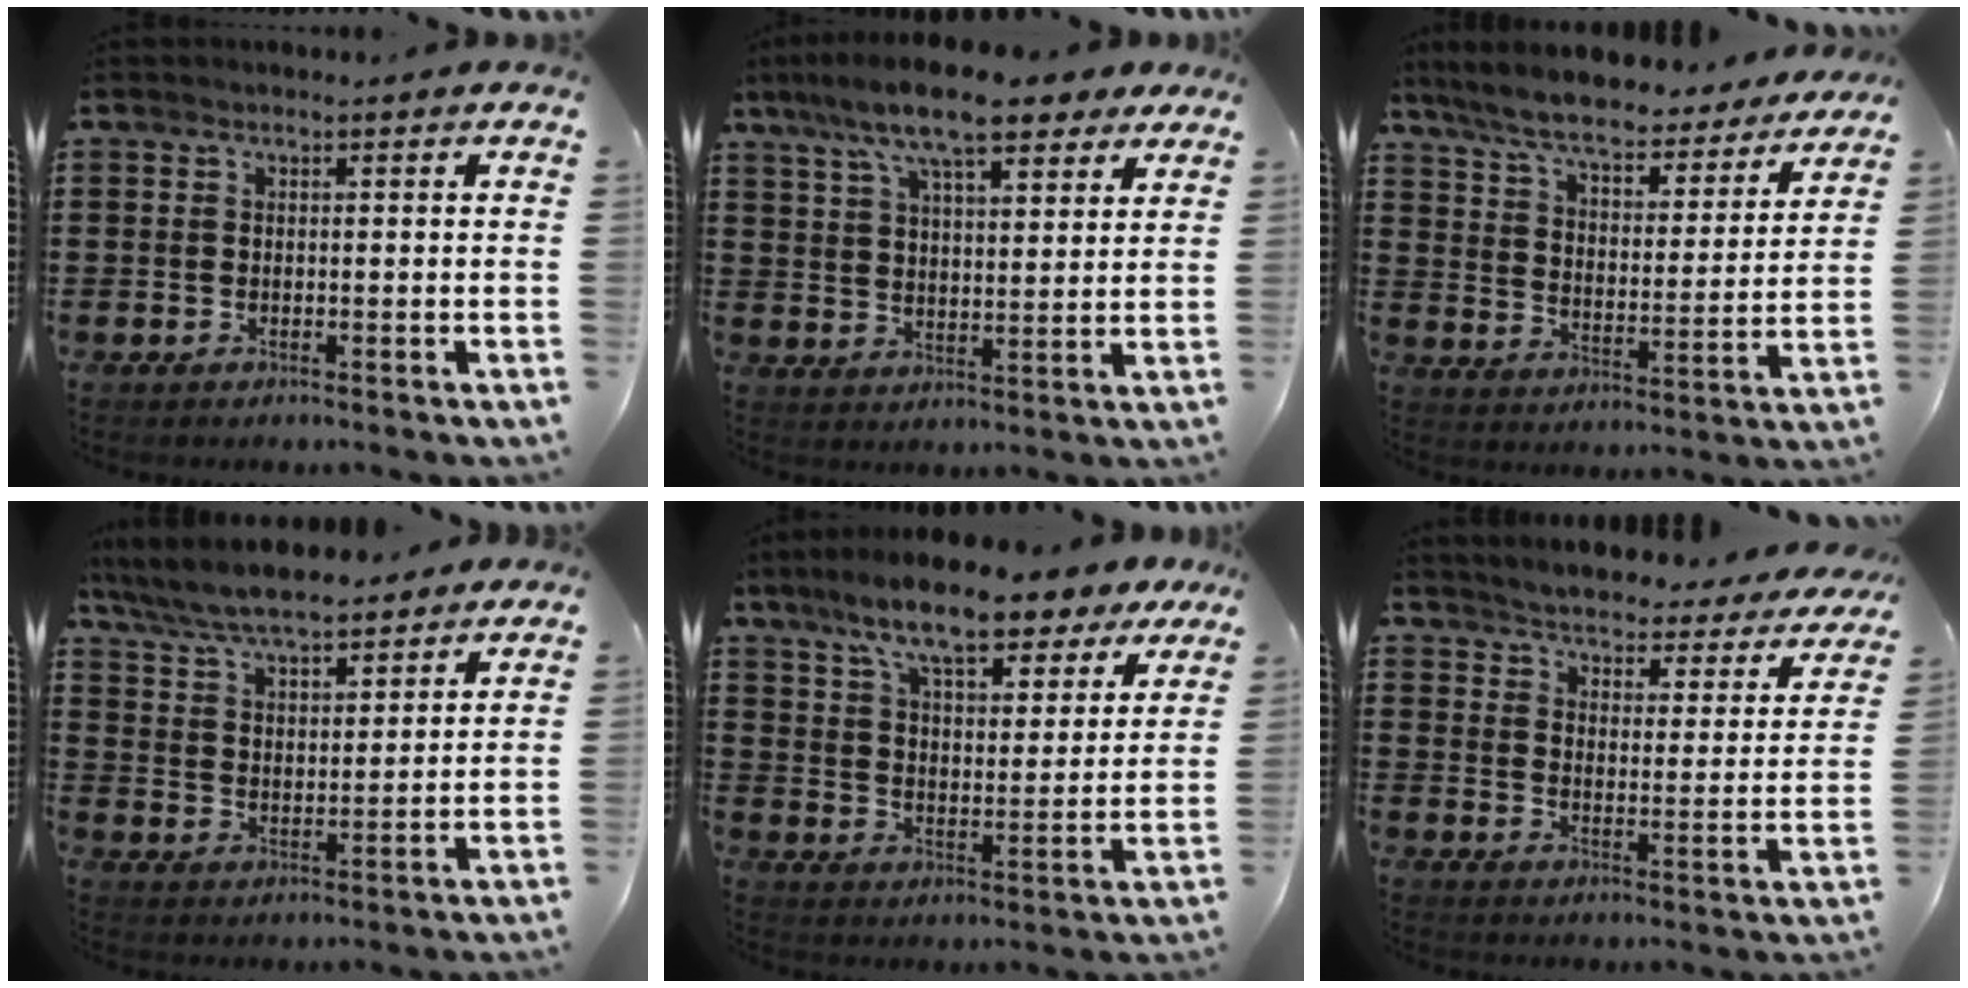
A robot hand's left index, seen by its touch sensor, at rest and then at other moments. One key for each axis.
{"total": 11.6, "fx": 8.7, "fy": 2.7, "fz": 7.2, "tx": -0.158, "ty": -0.012, "tz": 0.151}
{"total": 7.8, "fx": 7.1, "fy": 0.8, "fz": 3.2, "tx": -0.092, "ty": -0.041, "tz": 0.120}
{"total": 7.4, "fx": 6.9, "fy": 1.2, "fz": 2.5, "tx": -0.075, "ty": -0.024, "tz": 0.125}
{"total": 10.9, "fx": 8.9, "fy": 2.1, "fz": 6.0, "tx": -0.139, "ty": -0.026, "tz": 0.155}
{"total": 3.8, "fx": 3.8, "fy": -0.2, "fz": 0.2, "tx": -0.027, "ty": -0.039, "tz": 0.058}